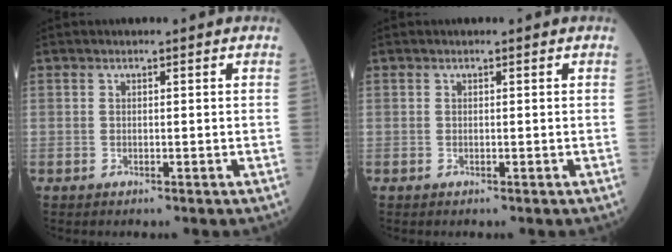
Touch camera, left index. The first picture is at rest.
{"total": 0.0}